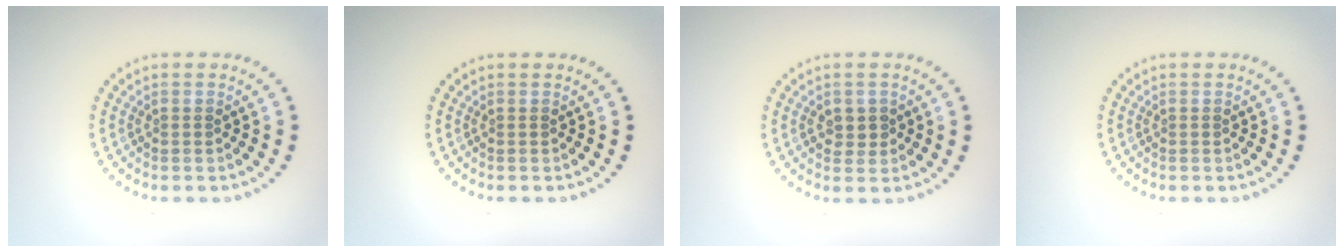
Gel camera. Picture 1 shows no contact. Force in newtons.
{"total": 0.0}
{"total": 1.3, "press": 1.3, "slide": 0.3}
{"total": 0.0}